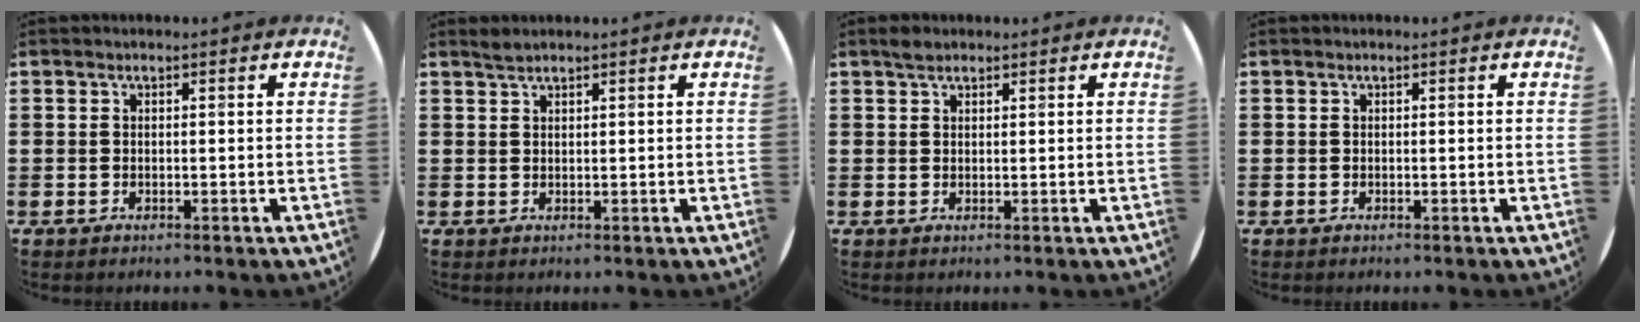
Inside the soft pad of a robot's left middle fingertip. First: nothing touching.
{"total": 1.1, "force": [1.0, 0.0, 0.2], "torque": [-0.005, 0.000, 0.020]}
{"total": 1.4, "force": [1.2, 0.6, 0.5], "torque": [-0.003, 0.002, 0.020]}
{"total": 0.0}